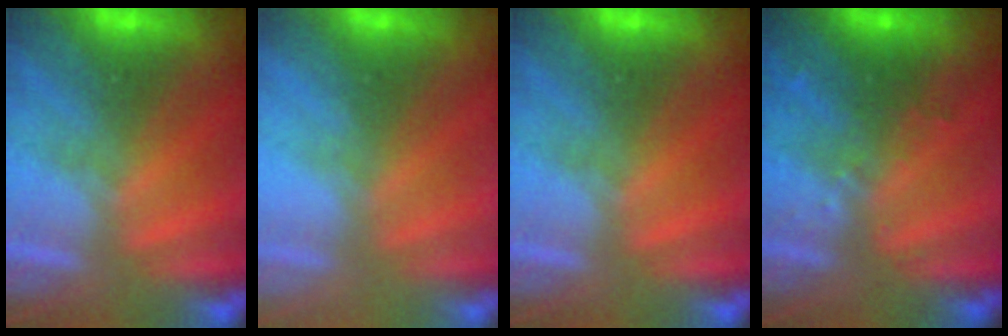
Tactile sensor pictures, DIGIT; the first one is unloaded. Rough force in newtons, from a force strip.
{"total": 2.3}
{"total": 0.0}
{"total": 3.0}